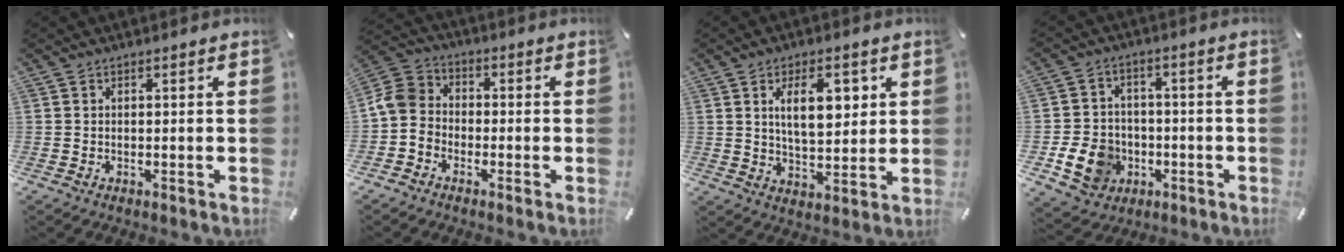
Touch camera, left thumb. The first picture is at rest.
{"total": 7.1, "force": [-2.1, 6.2, 2.8], "torque": [-0.075, 0.025, -0.041]}
{"total": 10.6, "force": [3.9, 5.4, 8.3], "torque": [-0.125, -0.006, 0.063]}
{"total": 10.3, "force": [-3.1, 8.7, 4.6], "torque": [-0.110, 0.021, -0.054]}